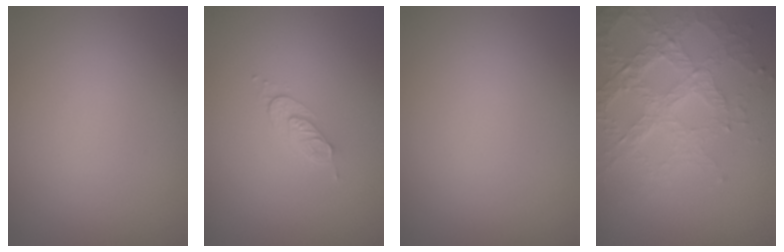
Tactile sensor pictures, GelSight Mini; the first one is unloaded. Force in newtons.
{"total": 1.5, "press": 0.8, "slide": 1.3}
{"total": 0.0}
{"total": 5.1, "press": 4.4, "slide": 2.5}